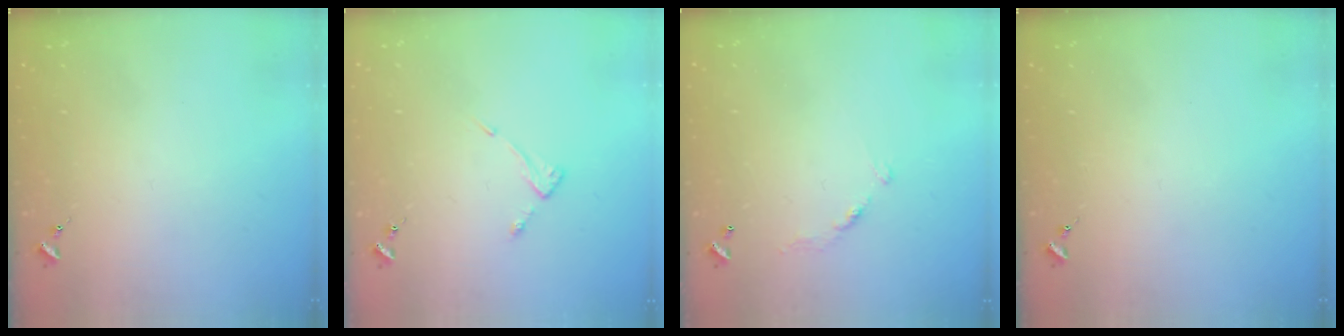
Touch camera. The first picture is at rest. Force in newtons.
{"total": 3.9, "press": 3.9, "slide": 0.5}
{"total": 6.0, "press": 6.0, "slide": 0.4}
{"total": 0.0}